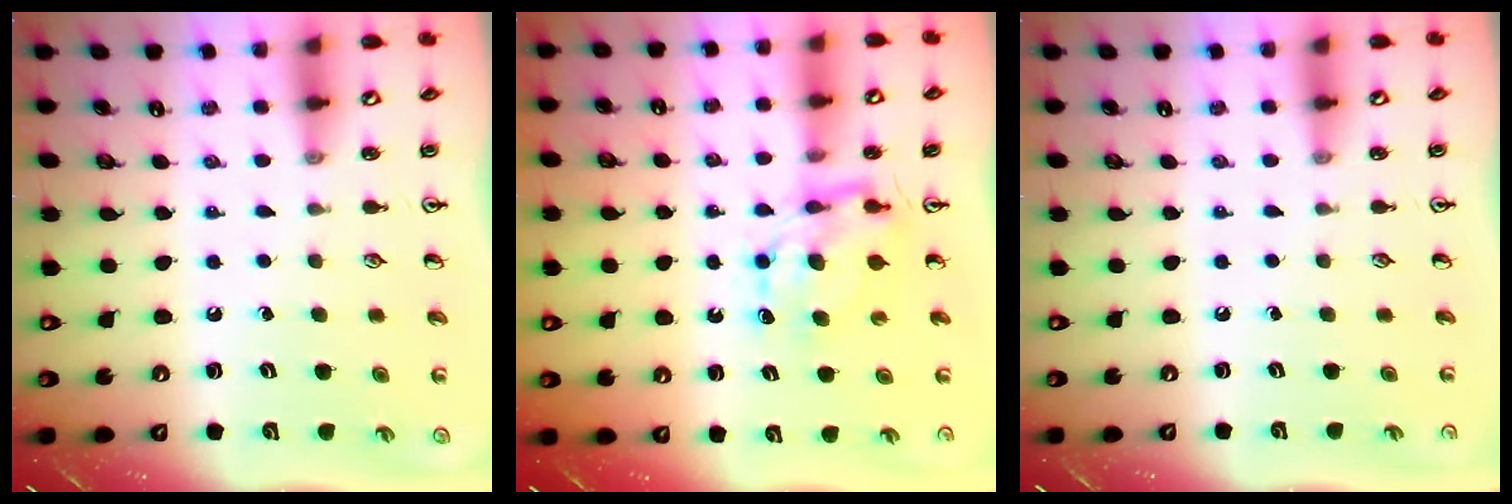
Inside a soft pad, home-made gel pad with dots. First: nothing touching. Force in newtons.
{"total": 7.0, "press": 7.0, "slide": 0.6}
{"total": 0.0}